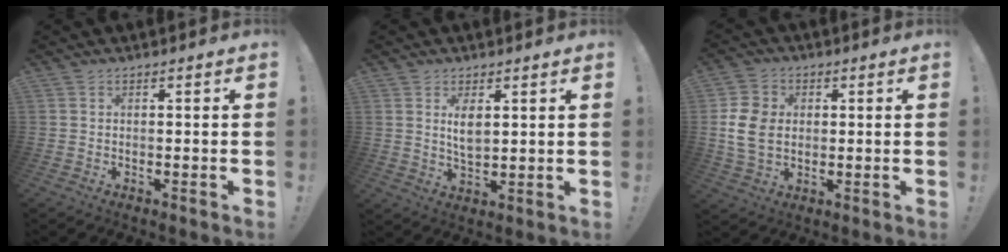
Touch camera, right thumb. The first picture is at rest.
{"total": 5.3, "force": [2.0, 2.9, 3.9], "torque": [-0.054, -0.013, 0.033]}
{"total": 10.8, "force": [0.4, 8.5, 6.6], "torque": [-0.122, 0.007, 0.011]}